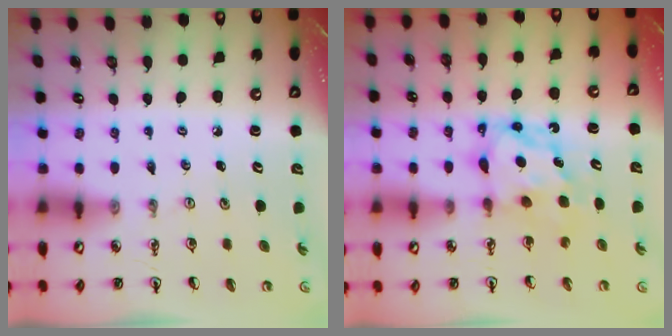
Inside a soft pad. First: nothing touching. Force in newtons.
{"total": 6.4, "press": 6.4, "slide": 0.3}